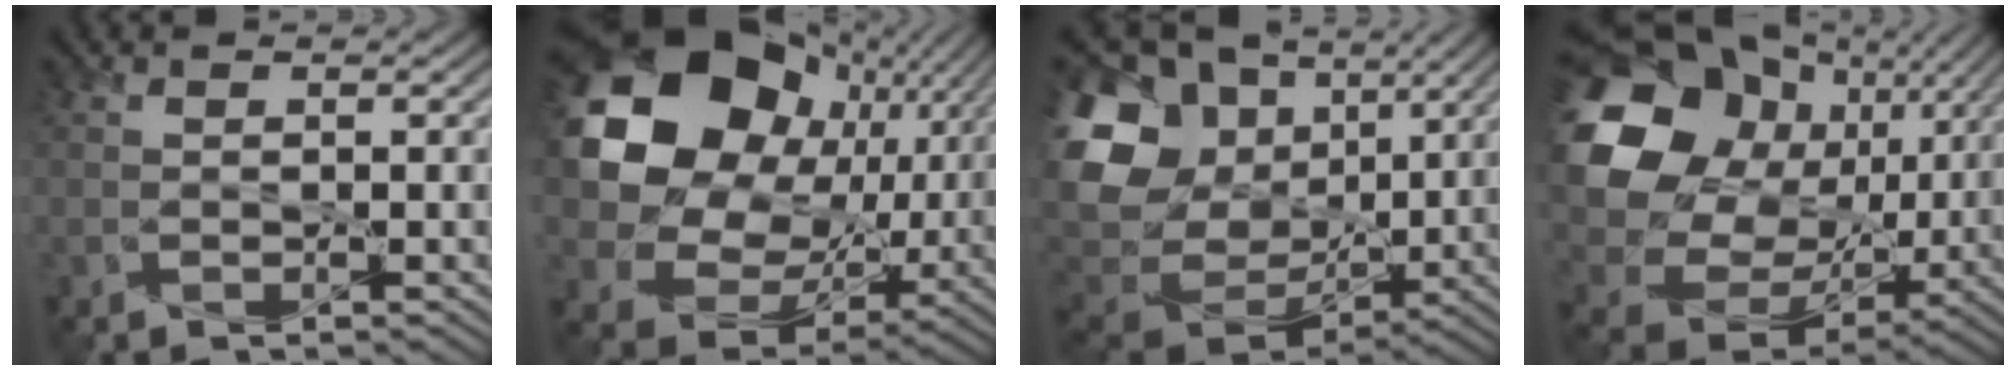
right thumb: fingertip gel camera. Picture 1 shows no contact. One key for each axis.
{"total": 20.0, "fx": 5.7, "fy": 16.4, "fz": 9.8, "tx": -0.245, "ty": -0.005, "tz": 0.133}
{"total": 18.8, "fx": 3.6, "fy": 15.6, "fz": 9.8, "tx": -0.268, "ty": -0.004, "tz": 0.096}
{"total": 18.8, "fx": 5.1, "fy": 15.8, "fz": 8.8, "tx": -0.236, "ty": 0.003, "tz": 0.113}